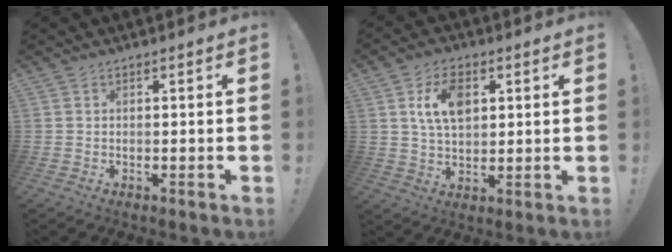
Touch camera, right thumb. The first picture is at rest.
{"total": 10.2, "force": [3.4, 6.2, 7.3], "torque": [-0.120, 0.005, 0.065]}